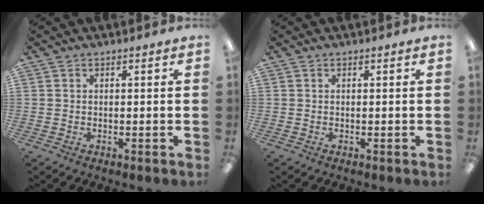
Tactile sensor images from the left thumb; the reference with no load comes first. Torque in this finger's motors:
{"motor_torque": [-0.05, -0.01, 0.09, -0.09, 0.00]}